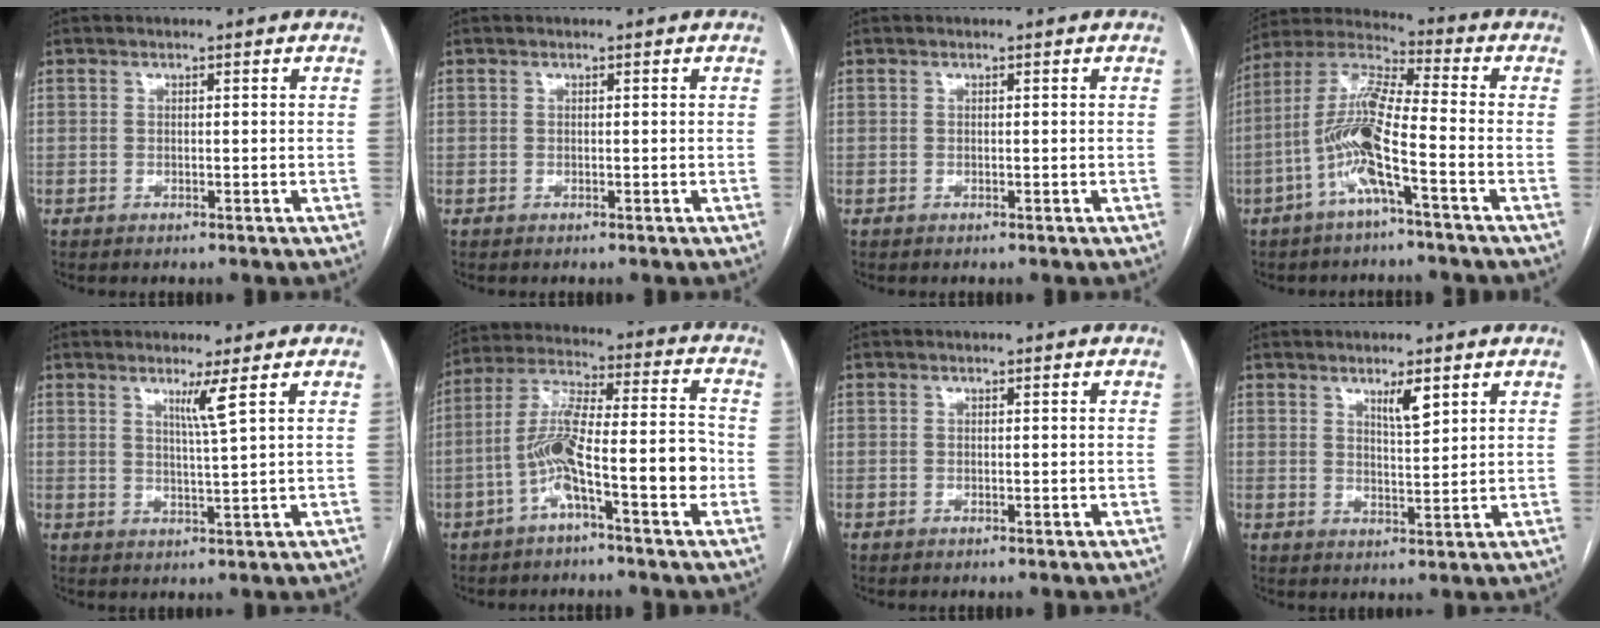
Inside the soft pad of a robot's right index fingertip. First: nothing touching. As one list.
[{"total": 0.0}, {"total": 0.0}, {"total": 11.5, "force": [-4.2, 0.6, 10.7], "torque": [-0.225, 0.011, -0.089]}, {"total": 3.3, "force": [1.8, -1.2, 2.5], "torque": [-0.047, -0.015, 0.036]}, {"total": 12.9, "force": [-4.4, 1.6, 12.0], "torque": [-0.219, 0.030, -0.076]}, {"total": 0.0}, {"total": 3.8, "force": [2.3, 0.6, 2.9], "torque": [-0.052, -0.004, 0.041]}]